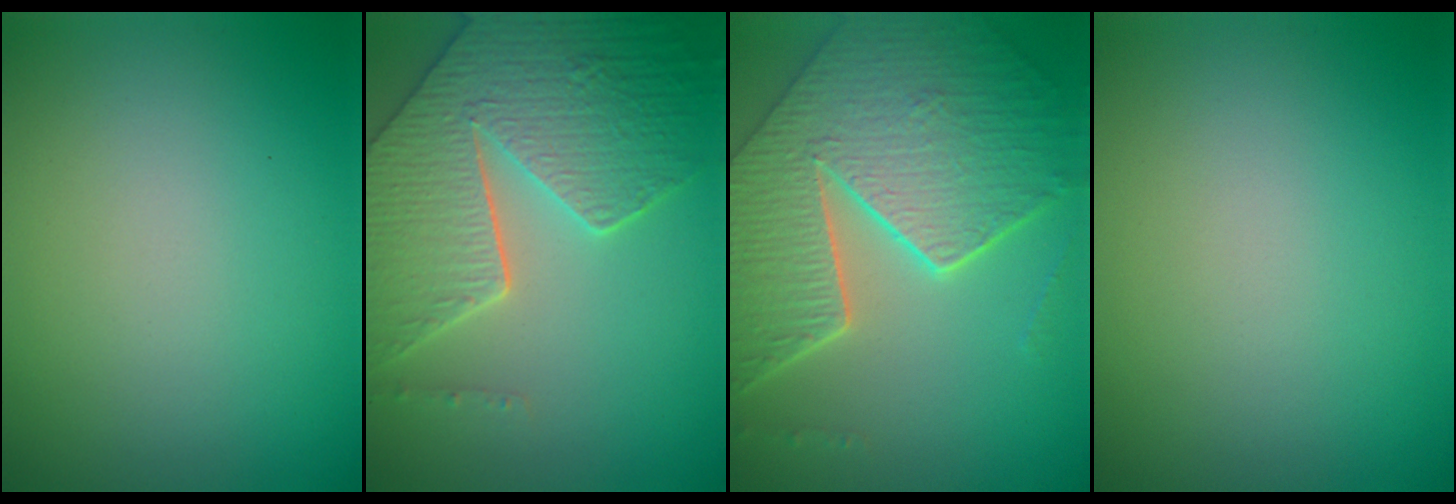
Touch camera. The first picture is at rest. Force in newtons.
{"total": 8.4, "press": 6.1, "slide": 5.8}
{"total": 8.8, "press": 6.3, "slide": 6.2}
{"total": 0.0}